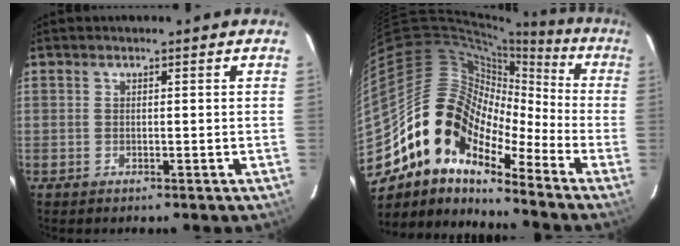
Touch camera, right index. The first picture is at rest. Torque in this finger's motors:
{"motor_torque": [0.32, -0.50, -0.01, -0.10]}